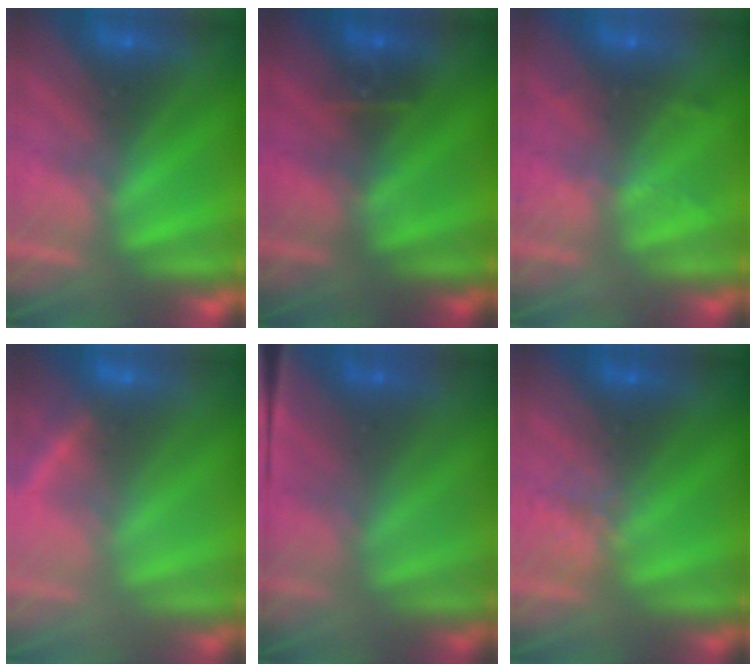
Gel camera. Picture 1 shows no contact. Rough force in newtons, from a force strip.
{"total": 2.8}
{"total": 2.3}
{"total": 2.4}
{"total": 1.1}
{"total": 2.5}